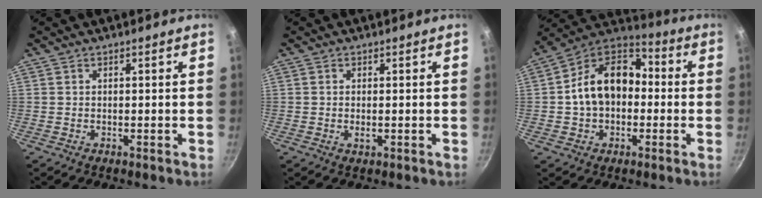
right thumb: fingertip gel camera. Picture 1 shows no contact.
{"total": 1.3, "force": [-0.2, 0.5, 1.2], "torque": [-0.023, -0.002, -0.004]}
{"total": 16.5, "force": [-0.3, 11.9, 11.5], "torque": [-0.165, 0.050, -0.023]}